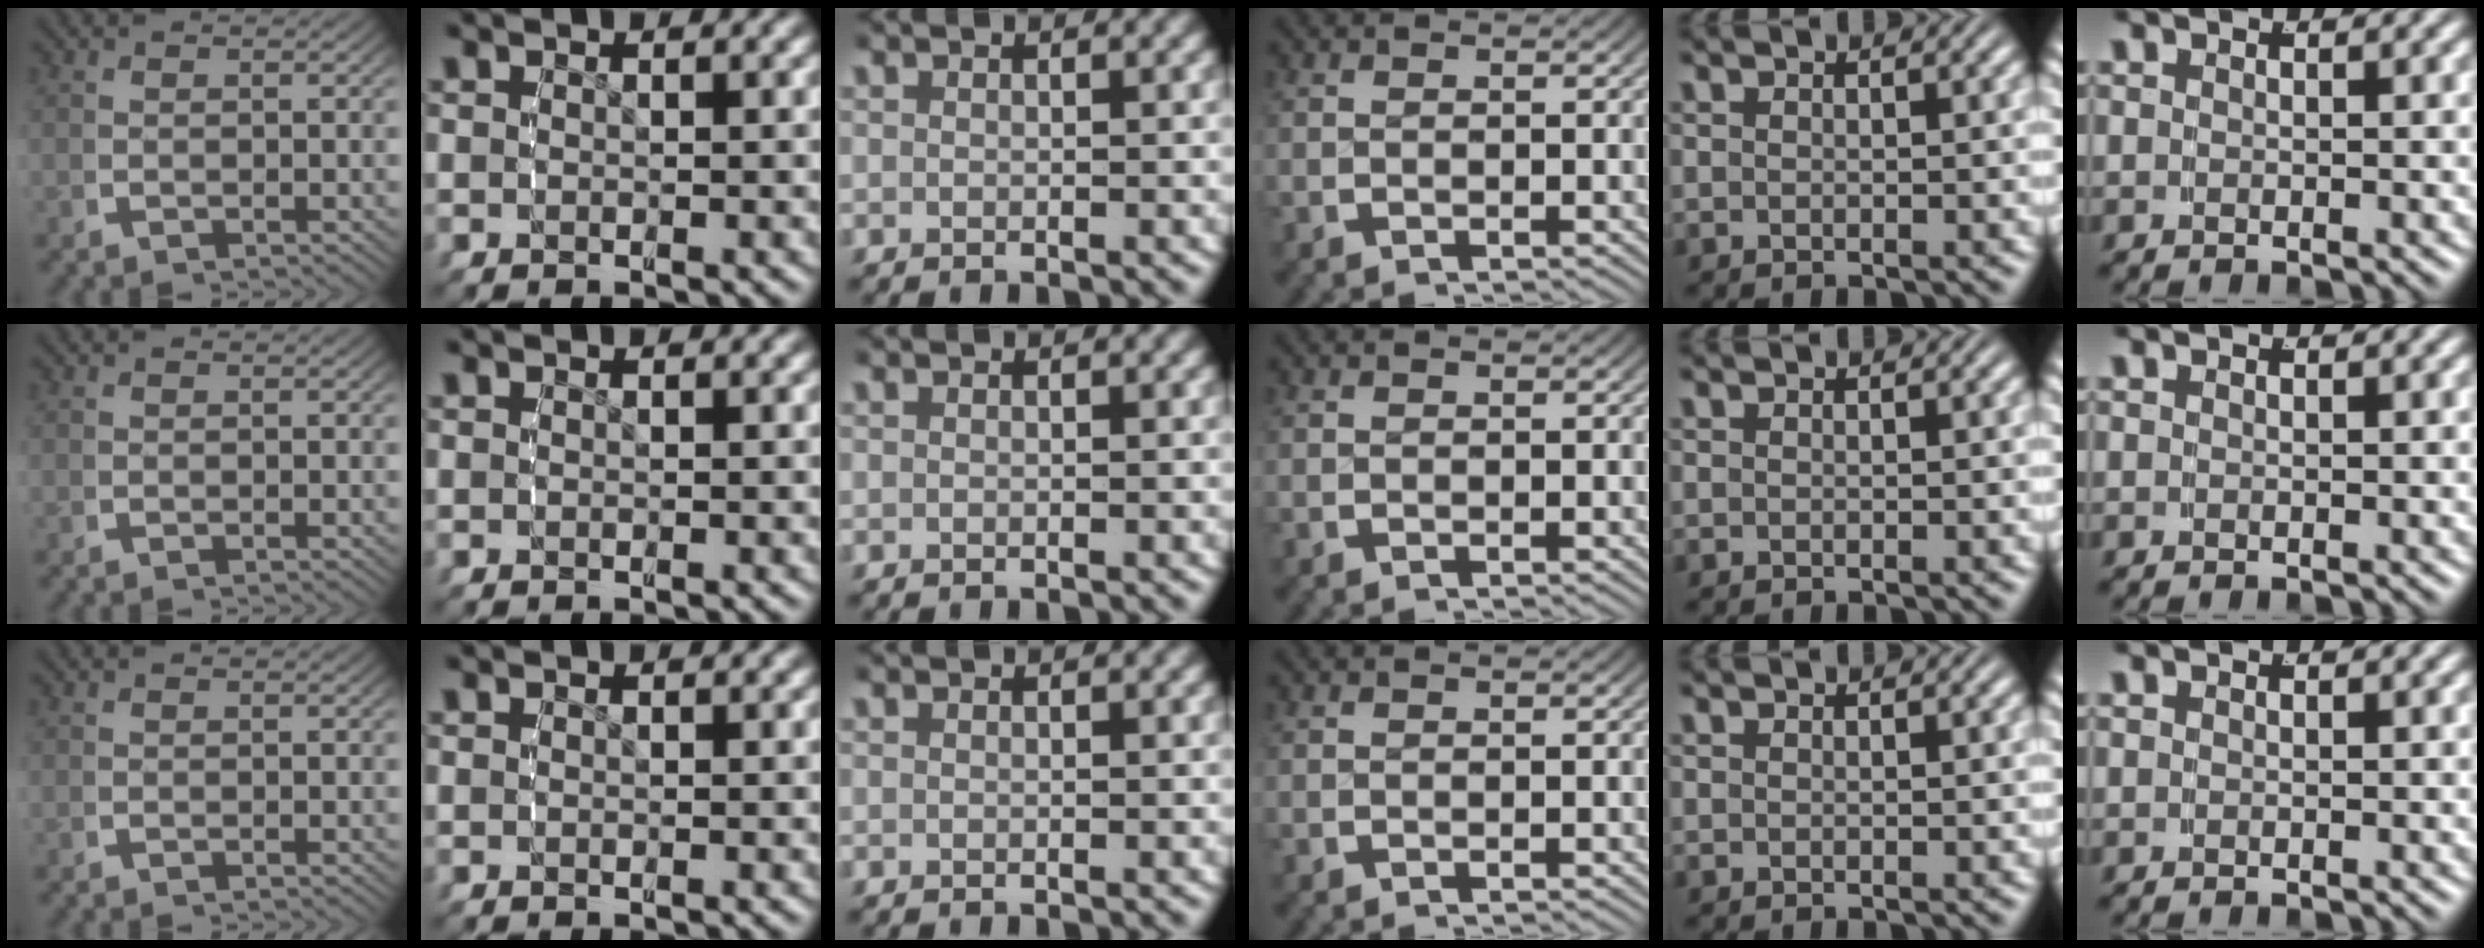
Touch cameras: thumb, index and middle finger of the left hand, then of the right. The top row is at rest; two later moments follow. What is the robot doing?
{"motion": "reach", "object": "shirt"}